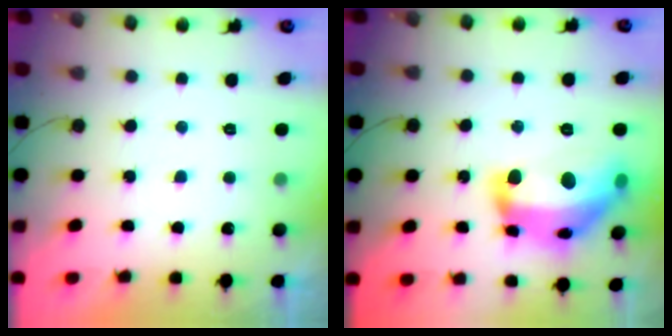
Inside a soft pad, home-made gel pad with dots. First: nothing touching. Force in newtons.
{"total": 21.1, "press": 21.0, "slide": 1.5}